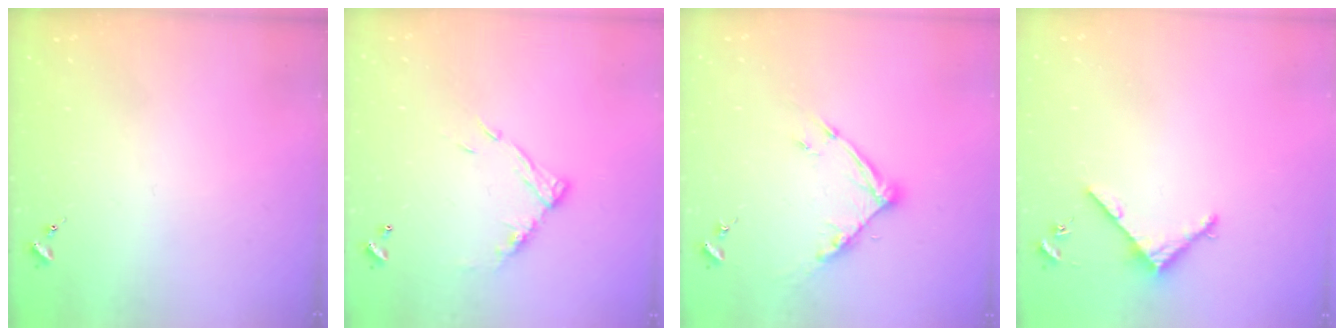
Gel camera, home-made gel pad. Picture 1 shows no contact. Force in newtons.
{"total": 10.9, "press": 10.9, "slide": 0.8}
{"total": 10.3, "press": 10.2, "slide": 0.9}
{"total": 3.6, "press": 3.6, "slide": 0.3}